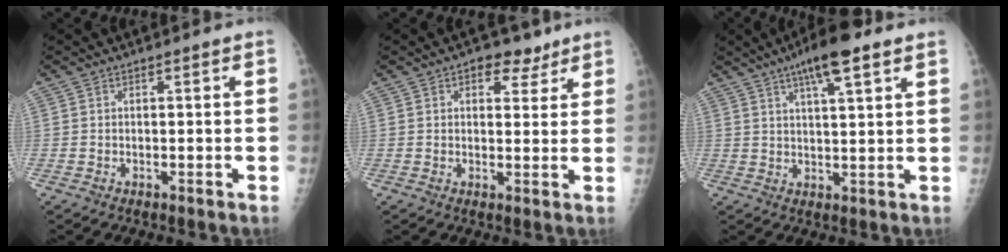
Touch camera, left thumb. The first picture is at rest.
{"total": 5.2, "force": [3.2, 3.3, 2.4], "torque": [-0.001, -0.011, 0.041]}
{"total": 9.7, "force": [5.7, 2.0, 7.6], "torque": [-0.120, -0.011, 0.091]}